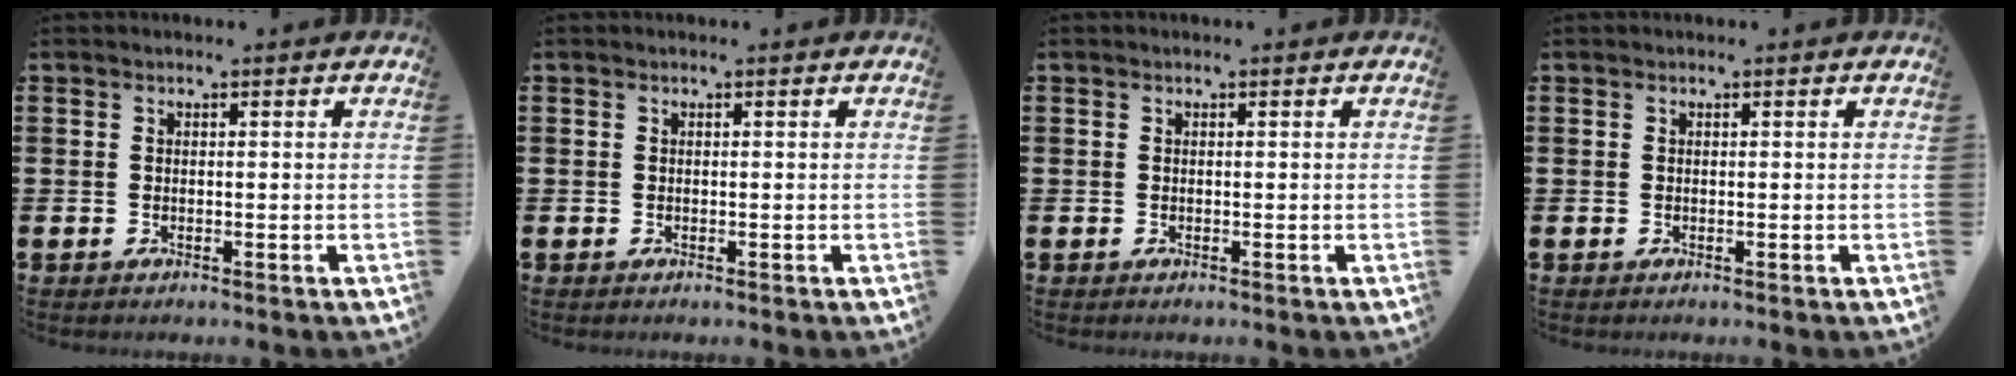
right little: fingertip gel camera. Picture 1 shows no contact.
{"total": 0.0}
{"total": 0.0}
{"total": 0.0}